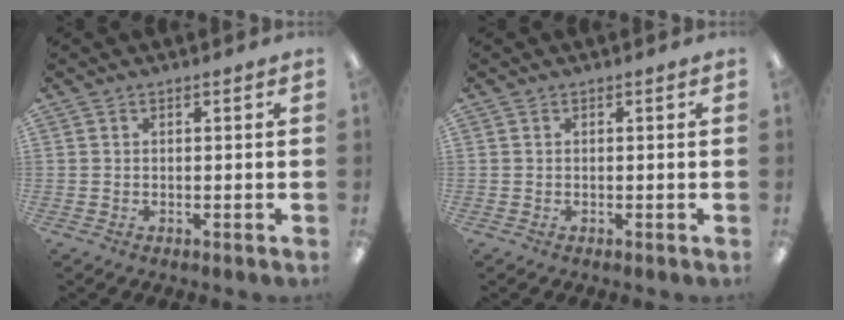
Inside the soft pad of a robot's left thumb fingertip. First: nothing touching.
{"total": 0.0}